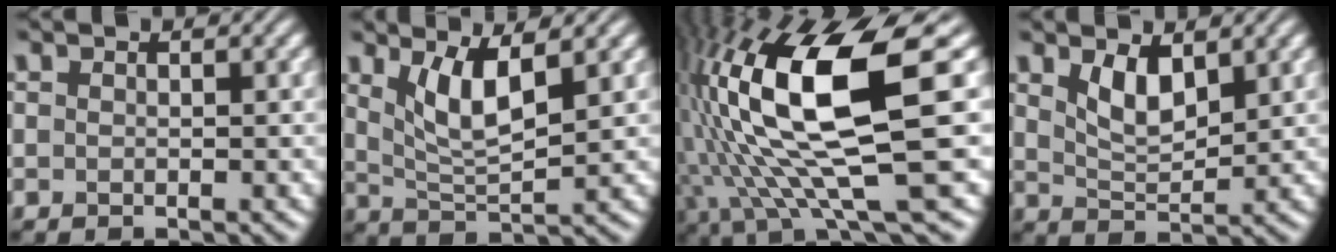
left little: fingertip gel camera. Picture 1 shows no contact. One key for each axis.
{"total": 4.3, "fx": 1.9, "fy": 1.2, "fz": 3.7, "tx": -0.078, "ty": -0.008, "tz": 0.042}
{"total": 14.8, "fx": 1.4, "fy": 3.9, "fz": 14.2, "tx": -0.272, "ty": 0.002, "tz": 0.029}
{"total": 3.3, "fx": 1.8, "fy": 1.4, "fz": 2.4, "tx": -0.052, "ty": -0.007, "tz": 0.039}